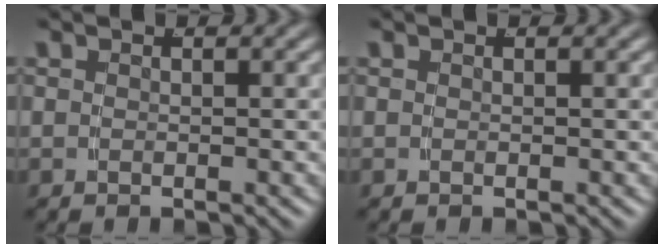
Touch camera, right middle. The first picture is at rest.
{"total": 0.0}